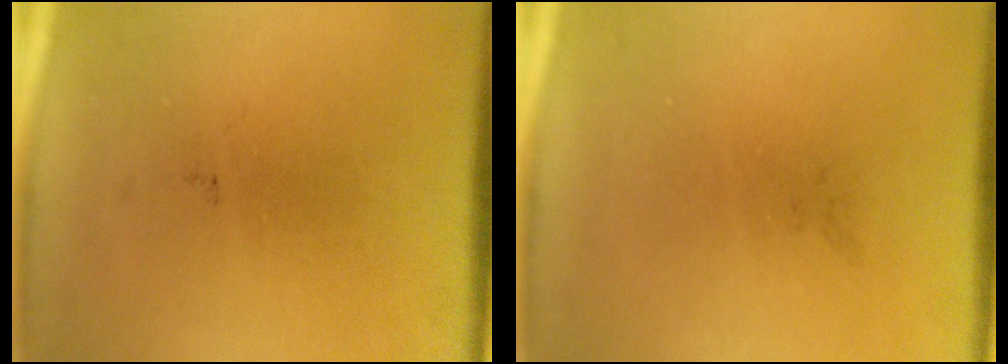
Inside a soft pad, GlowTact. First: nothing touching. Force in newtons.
{"total": 0.0}